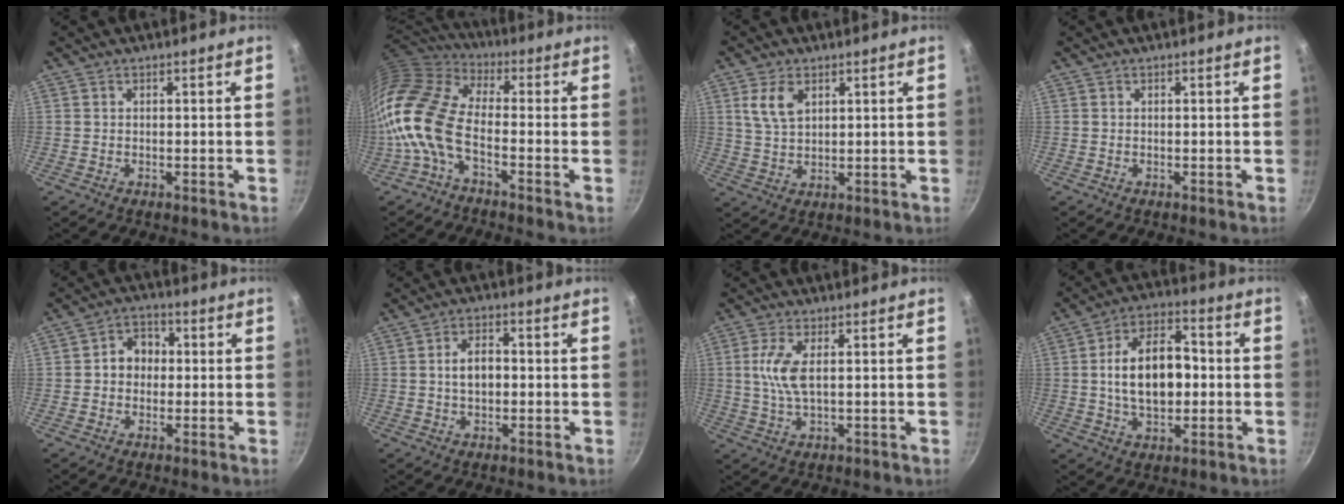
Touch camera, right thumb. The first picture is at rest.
{"total": 12.9, "force": [-3.8, 6.6, 10.4], "torque": [-0.204, 0.034, -0.099]}
{"total": 6.2, "force": [2.6, 3.6, 4.3], "torque": [-0.077, -0.008, 0.054]}
{"total": 0.0}
{"total": 6.2, "force": [0.2, 5.2, 3.3], "torque": [-0.015, 0.014, -0.007]}
{"total": 5.2, "force": [0.0, 3.1, 4.1], "torque": [-0.058, 0.016, -0.005]}
{"total": 6.1, "force": [1.0, 2.1, 5.6], "torque": [-0.126, 0.000, 0.019]}
{"total": 14.7, "force": [0.0, 8.8, 11.7], "torque": [-0.169, 0.025, -0.006]}